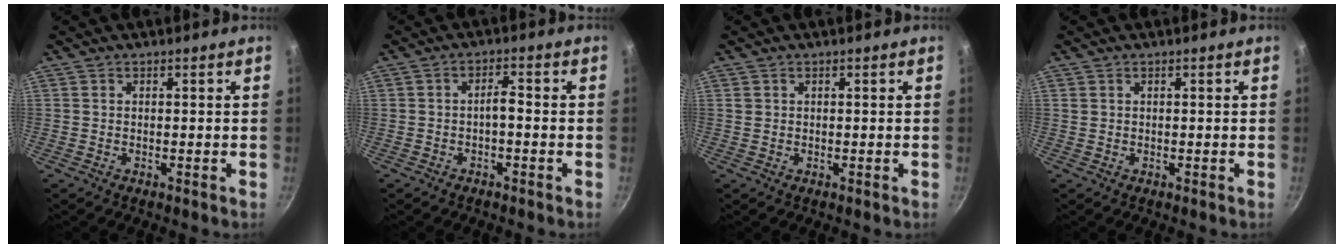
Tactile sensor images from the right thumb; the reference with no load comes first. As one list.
[{"total": 2.4, "force": [-0.9, 0.8, 2.1], "torque": [-0.035, 0.018, -0.017]}, {"total": 1.2, "force": [0.4, 1.0, 0.4], "torque": [-0.006, 0.004, 0.007]}, {"total": 0.6, "force": [0.3, 0.5, 0.2], "torque": [-0.004, 0.001, 0.005]}]